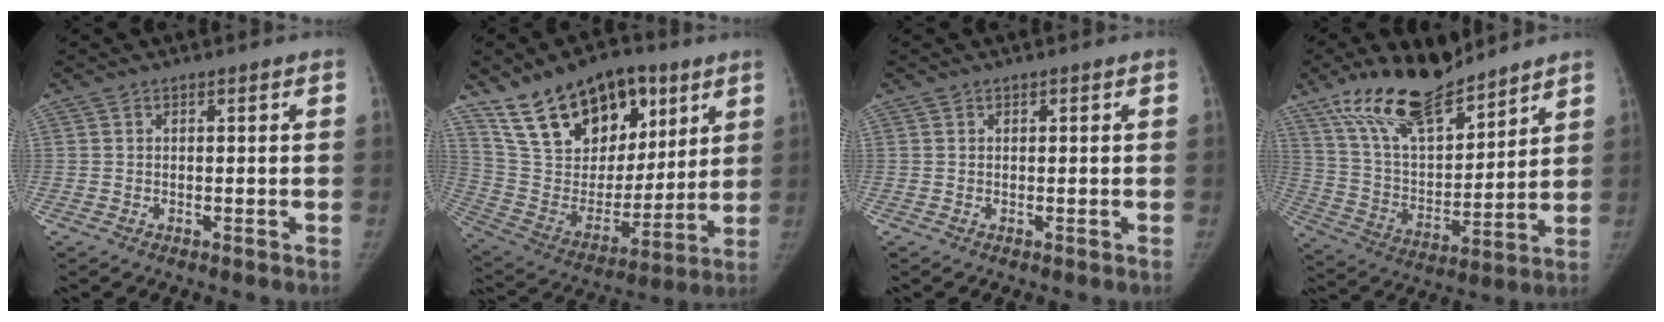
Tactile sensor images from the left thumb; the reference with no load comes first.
{"total": 23.6, "force": [14.1, 13.8, 13.0], "torque": [-0.180, -0.041, 0.256]}
{"total": 0.0}
{"total": 19.3, "force": [14.4, 7.2, 10.7], "torque": [-0.156, -0.068, 0.269]}